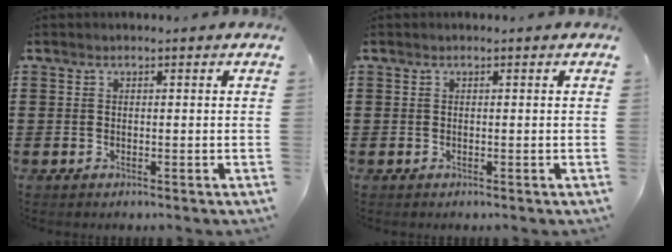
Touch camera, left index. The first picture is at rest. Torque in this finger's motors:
{"motor_torque": [0.00, 0.00, 0.00, -0.01]}